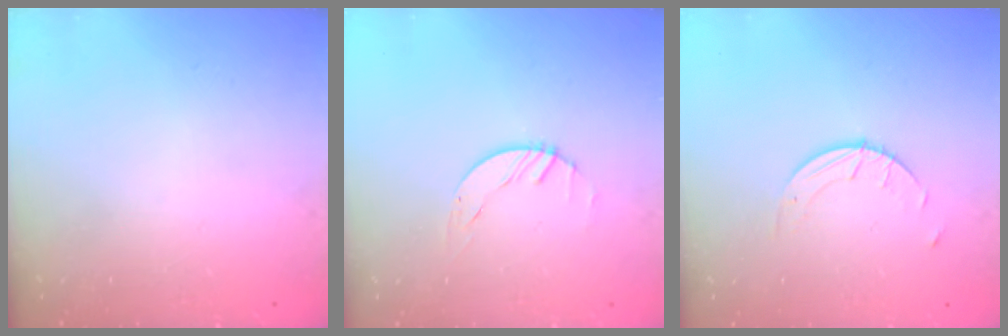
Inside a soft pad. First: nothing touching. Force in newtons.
{"total": 1.5, "press": 1.4, "slide": 0.1}
{"total": 2.7, "press": 2.7, "slide": 0.3}